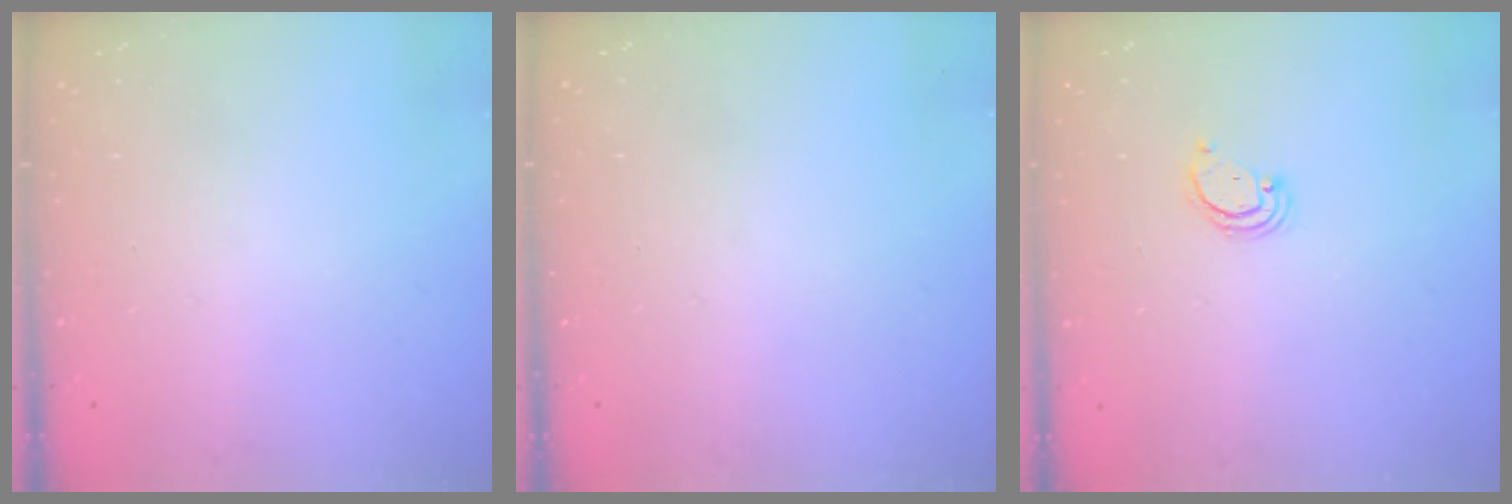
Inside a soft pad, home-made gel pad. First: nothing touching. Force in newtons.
{"total": 0.0}
{"total": 2.2, "press": 2.2, "slide": 0.2}